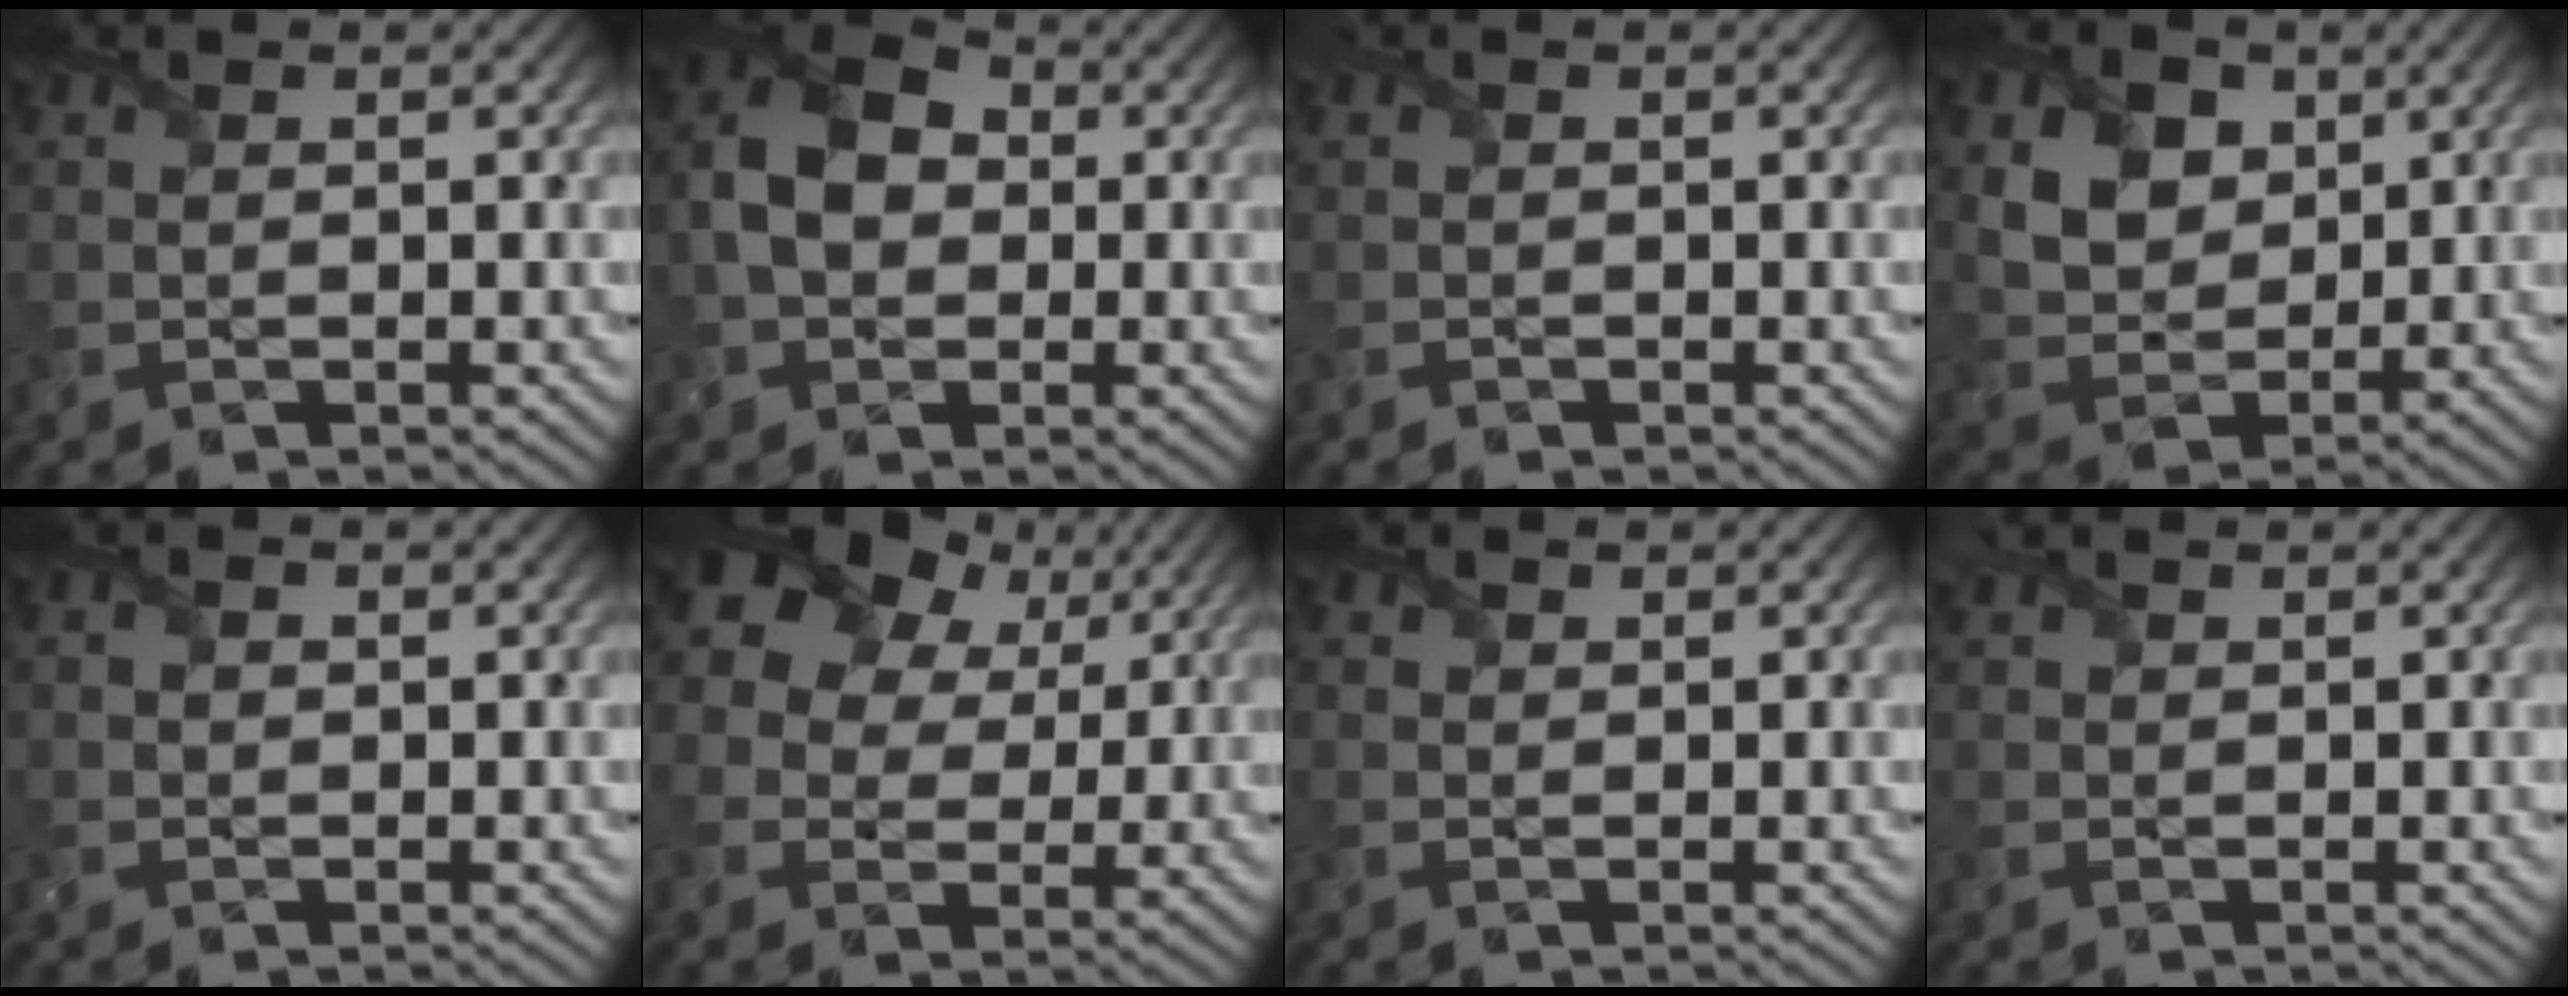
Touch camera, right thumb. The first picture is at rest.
{"total": 7.4, "force": [-0.3, 5.7, 4.8], "torque": [-0.109, 0.010, -0.017]}
{"total": 0.5, "force": [-0.3, 0.4, -0.1], "torque": [0.000, -0.003, -0.012]}
{"total": 10.0, "force": [4.3, 7.4, 5.2], "torque": [-0.158, 0.002, 0.084]}
{"total": 0.7, "force": [0.1, 0.6, 0.2], "torque": [-0.012, -0.002, 0.000]}
{"total": 13.2, "force": [6.5, 9.3, 6.7], "torque": [-0.161, 0.048, 0.110]}
{"total": 1.0, "force": [0.7, 0.6, 0.0], "torque": [-0.005, -0.001, 0.011]}
{"total": 1.7, "force": [1.4, 0.7, 0.5], "torque": [-0.018, 0.009, 0.025]}